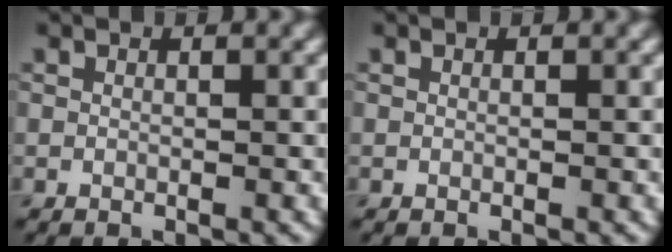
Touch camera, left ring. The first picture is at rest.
{"total": 0.0}